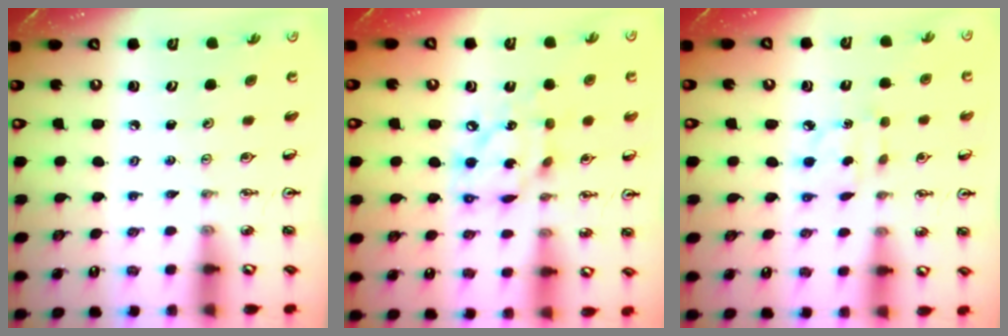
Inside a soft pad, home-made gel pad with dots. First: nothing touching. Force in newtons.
{"total": 12.0, "press": 12.0, "slide": 0.8}
{"total": 2.9, "press": 2.8, "slide": 0.6}